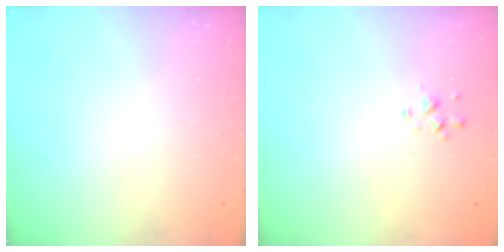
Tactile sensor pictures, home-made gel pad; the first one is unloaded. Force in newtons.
{"total": 0.6, "press": 0.3, "slide": 0.5}